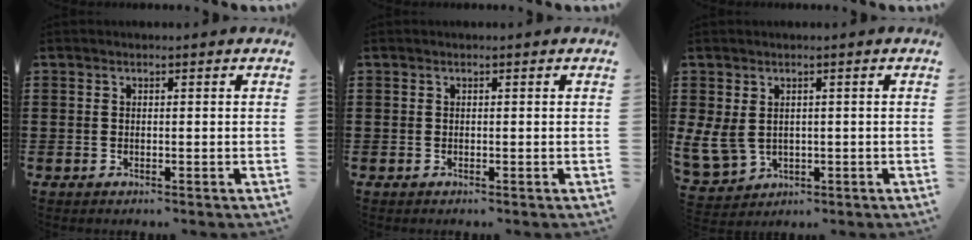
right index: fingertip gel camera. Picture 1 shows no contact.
{"total": 0.0}
{"total": 4.5, "force": [0.9, 3.7, 2.3], "torque": [-0.076, 0.001, 0.016]}